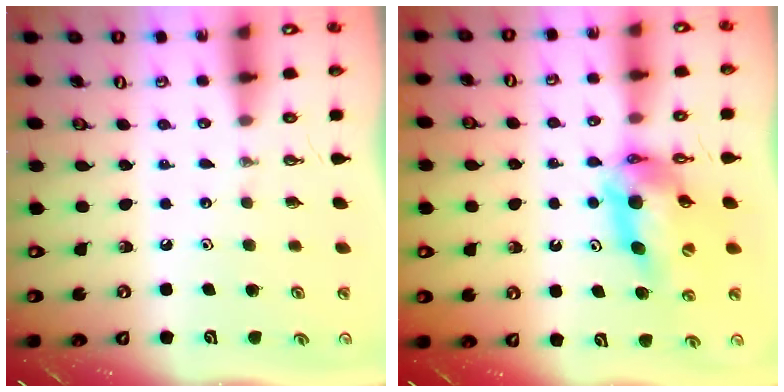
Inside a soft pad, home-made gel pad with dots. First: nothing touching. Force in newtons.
{"total": 12.3, "press": 12.2, "slide": 1.1}